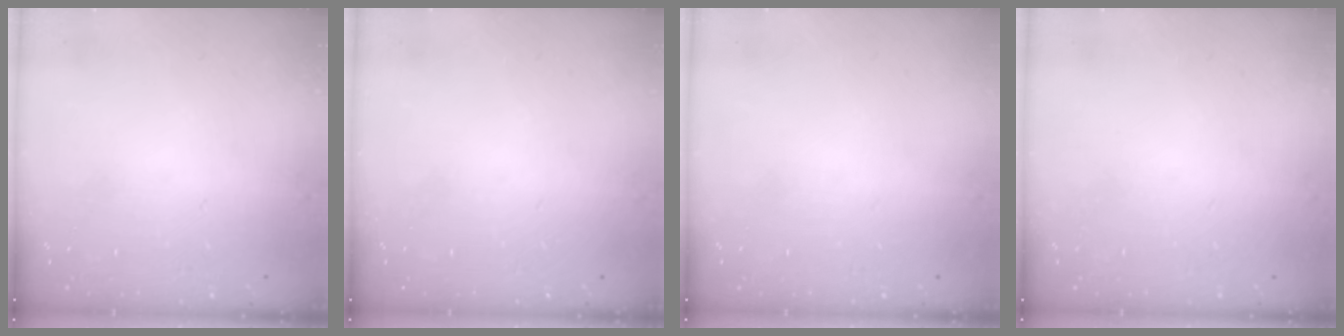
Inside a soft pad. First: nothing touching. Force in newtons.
{"total": 0.0}
{"total": 0.0}
{"total": 0.0}